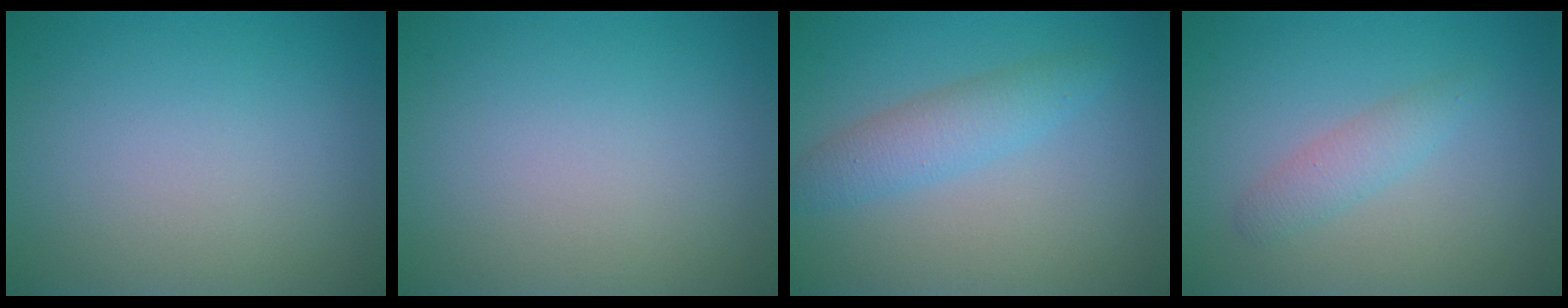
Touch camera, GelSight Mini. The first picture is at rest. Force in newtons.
{"total": 0.0}
{"total": 2.9, "press": 2.9, "slide": 0.0}
{"total": 1.8, "press": 1.8, "slide": 0.0}